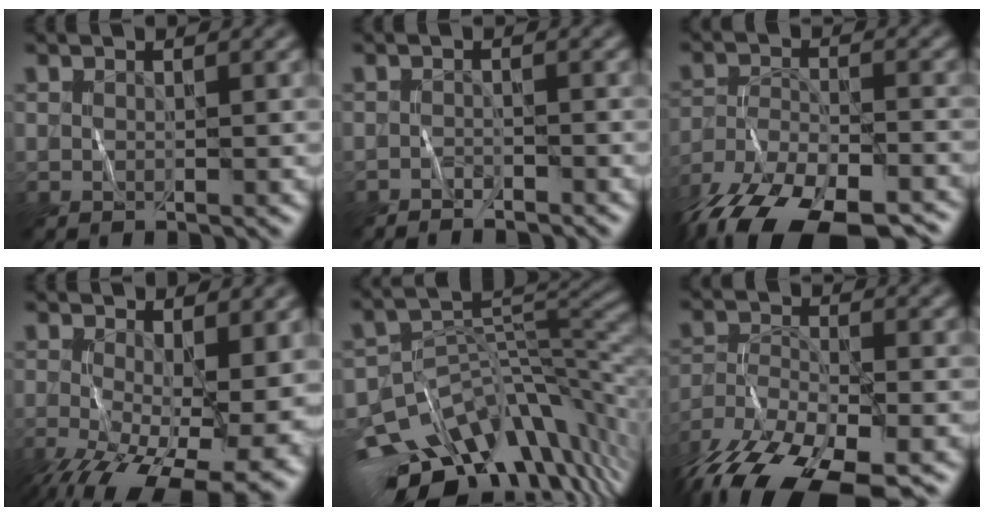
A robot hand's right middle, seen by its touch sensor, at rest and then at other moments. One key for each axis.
{"total": 1.3, "fx": -1.3, "fy": 0.3, "fz": 0.1, "tx": 0.000, "ty": 0.002, "tz": -0.024}
{"total": 15.8, "fx": -12.7, "fy": 5.9, "fz": 7.3, "tx": -0.149, "ty": -0.045, "tz": -0.181}
{"total": 13.8, "fx": -4.2, "fy": 6.6, "fz": 11.4, "tx": -0.199, "ty": -0.049, "tz": -0.049}
{"total": 11.8, "fx": -6.8, "fy": 6.4, "fz": 7.3, "tx": -0.127, "ty": -0.002, "tz": -0.111}
{"total": 12.6, "fx": -9.7, "fy": 4.2, "fz": 6.9, "tx": -0.136, "ty": -0.041, "tz": -0.157}